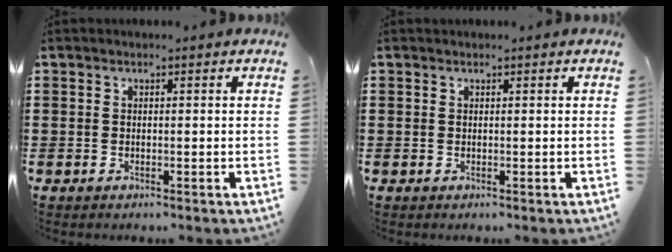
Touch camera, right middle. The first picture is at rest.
{"total": 0.0}